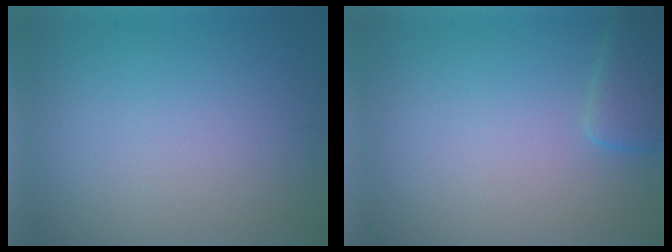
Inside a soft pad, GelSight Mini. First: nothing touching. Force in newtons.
{"total": 2.3, "press": 2.3, "slide": 0.2}